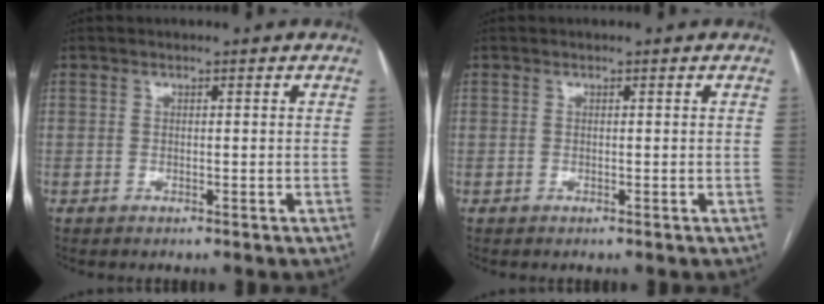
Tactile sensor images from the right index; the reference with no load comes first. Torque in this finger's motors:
{"motor_torque": [0.01, -0.01, 0.00, 0.00]}